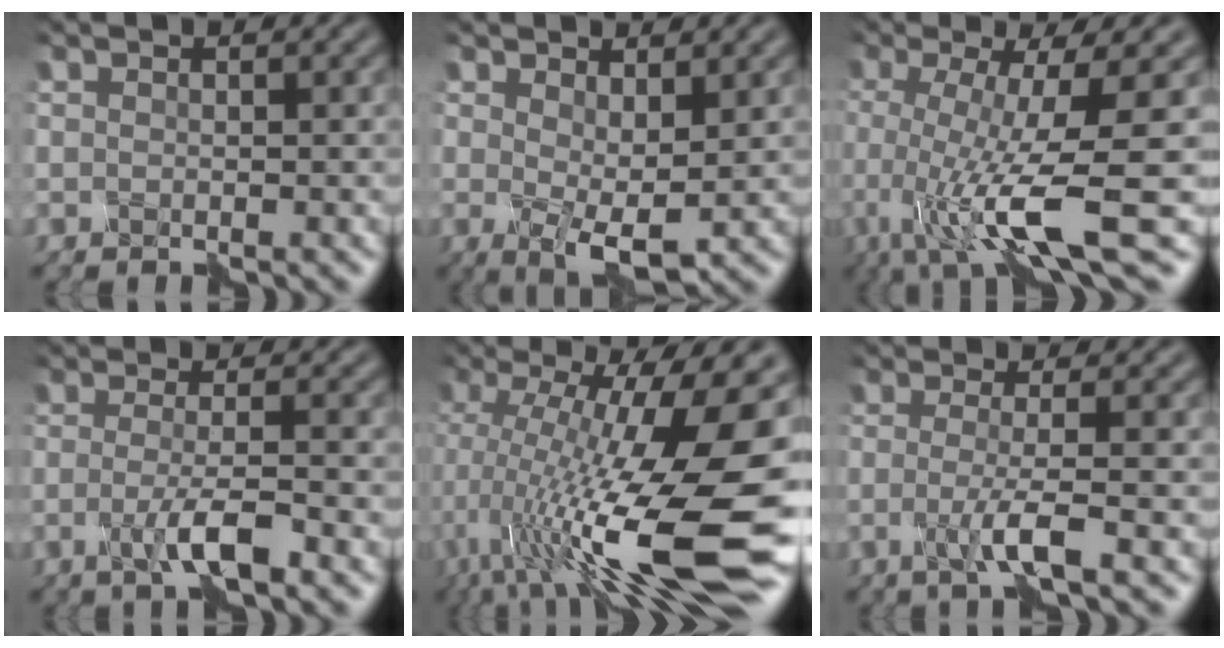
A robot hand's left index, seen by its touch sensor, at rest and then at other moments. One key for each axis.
{"total": 3.9, "fx": 0.5, "fy": 1.7, "fz": 3.4, "tx": -0.066, "ty": -0.012, "tz": 0.013}
{"total": 11.0, "fx": -2.9, "fy": 2.6, "fz": 10.3, "tx": -0.185, "ty": -0.018, "tz": -0.045}
{"total": 3.5, "fx": -1.5, "fy": 0.7, "fz": 3.1, "tx": -0.062, "ty": -0.002, "tz": -0.031}
{"total": 18.4, "fx": -3.3, "fy": 6.0, "fz": 17.1, "tx": -0.297, "ty": -0.008, "tz": -0.059}
{"total": 3.5, "fx": -1.1, "fy": 0.8, "fz": 3.2, "tx": -0.061, "ty": -0.008, "tz": -0.026}